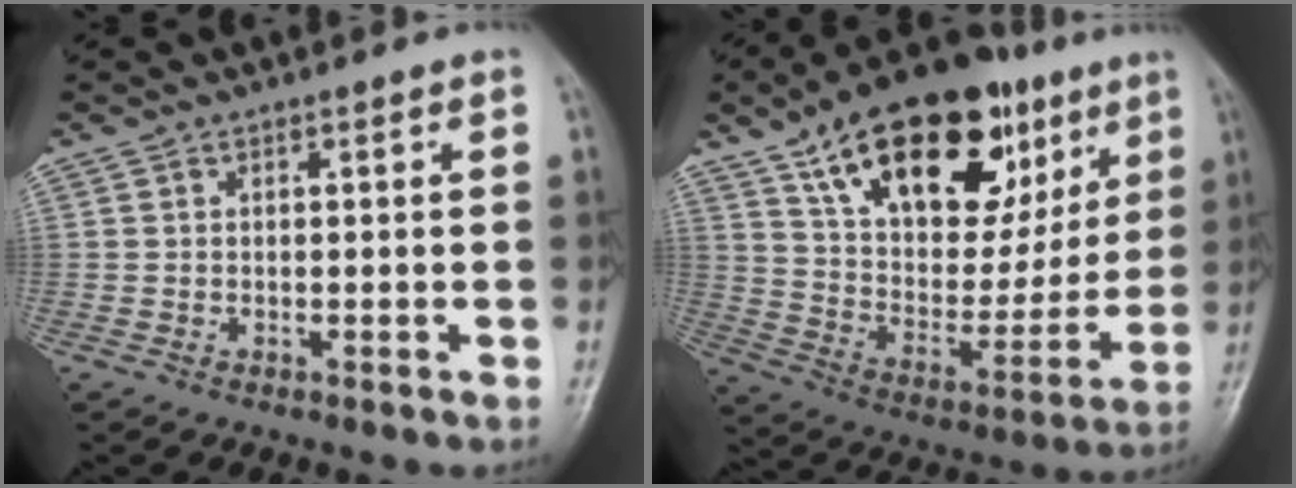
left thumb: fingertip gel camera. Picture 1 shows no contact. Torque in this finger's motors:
{"motor_torque": [0.50, 0.50, 1.62, -1.15, 0.51]}